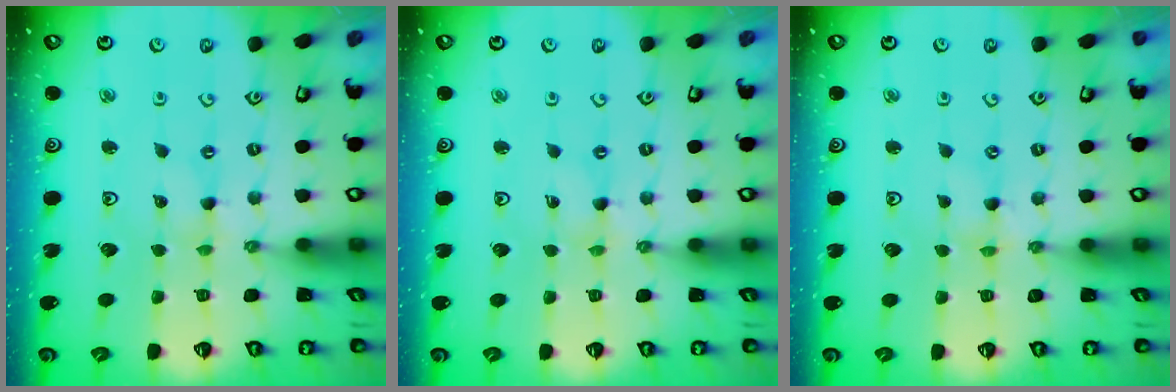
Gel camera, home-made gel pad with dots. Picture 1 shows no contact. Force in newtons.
{"total": 0.0}
{"total": 0.0}